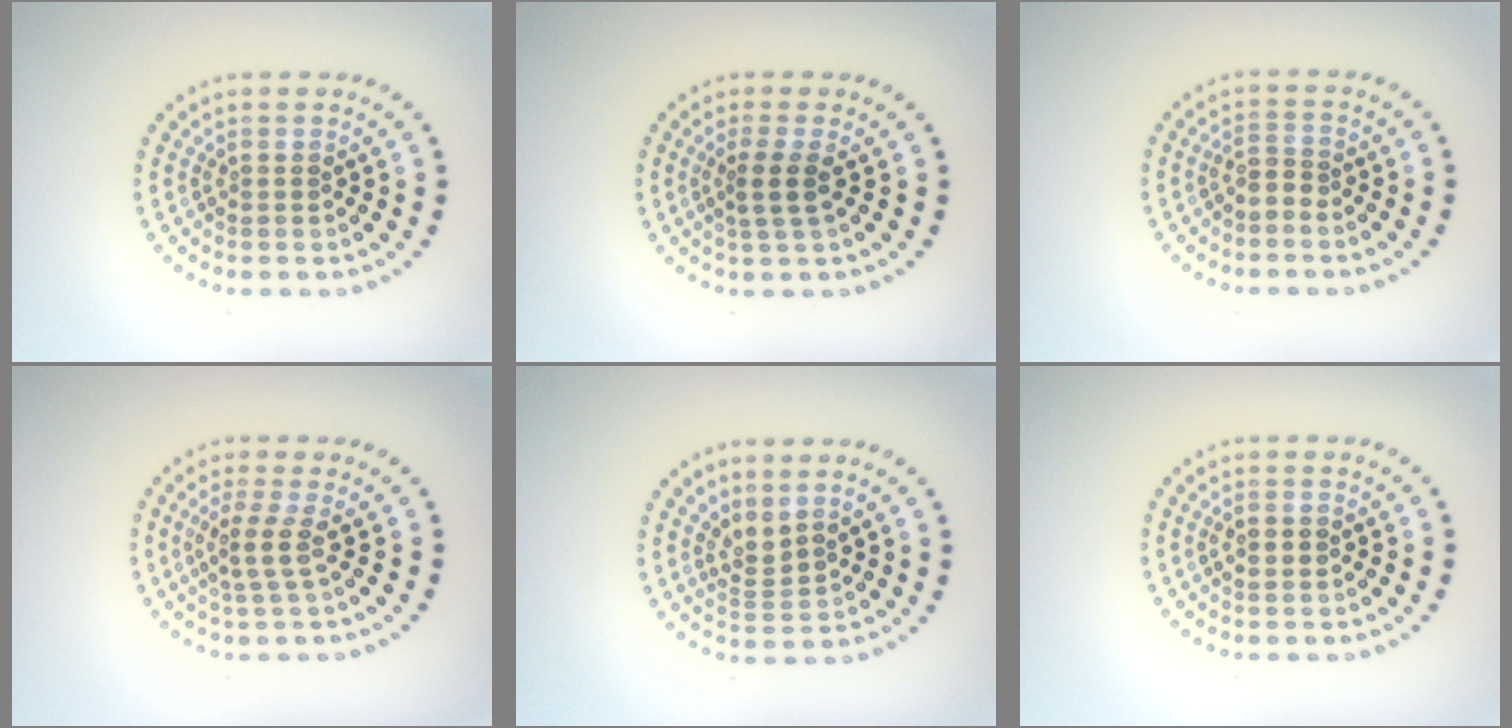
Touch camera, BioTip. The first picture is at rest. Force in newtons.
{"total": 2.3, "press": 1.9, "slide": 1.3}
{"total": 1.7, "press": 1.2, "slide": 1.2}
{"total": 2.1, "press": 1.6, "slide": 1.4}
{"total": 2.2, "press": 1.5, "slide": 1.6}
{"total": 1.1, "press": 1.1, "slide": 0.1}